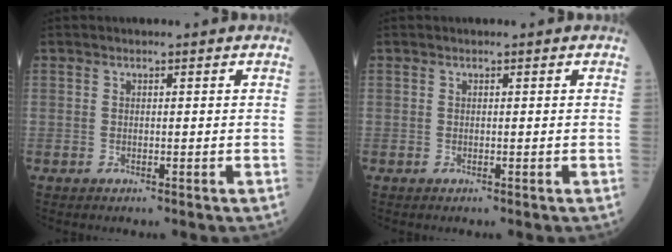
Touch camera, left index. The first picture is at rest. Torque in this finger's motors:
{"motor_torque": [0.00, 0.00, -0.01, 0.00]}